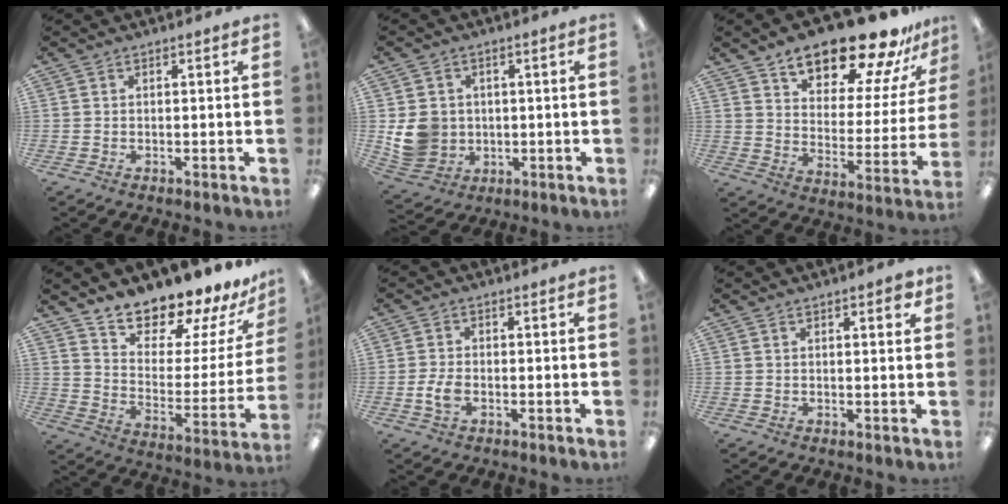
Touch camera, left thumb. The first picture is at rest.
{"total": 9.0, "force": [0.2, 8.3, 3.4], "torque": [-0.079, 0.007, 0.011]}
{"total": 20.7, "force": [16.7, 6.8, 10.1], "torque": [-0.151, -0.116, 0.277]}
{"total": 14.8, "force": [14.1, 3.4, 2.9], "torque": [-0.056, -0.132, 0.247]}
{"total": 4.2, "force": [-1.1, 2.5, 3.2], "torque": [-0.072, 0.001, -0.023]}
{"total": 2.1, "force": [1.4, 0.8, 1.4], "torque": [-0.014, -0.002, 0.020]}